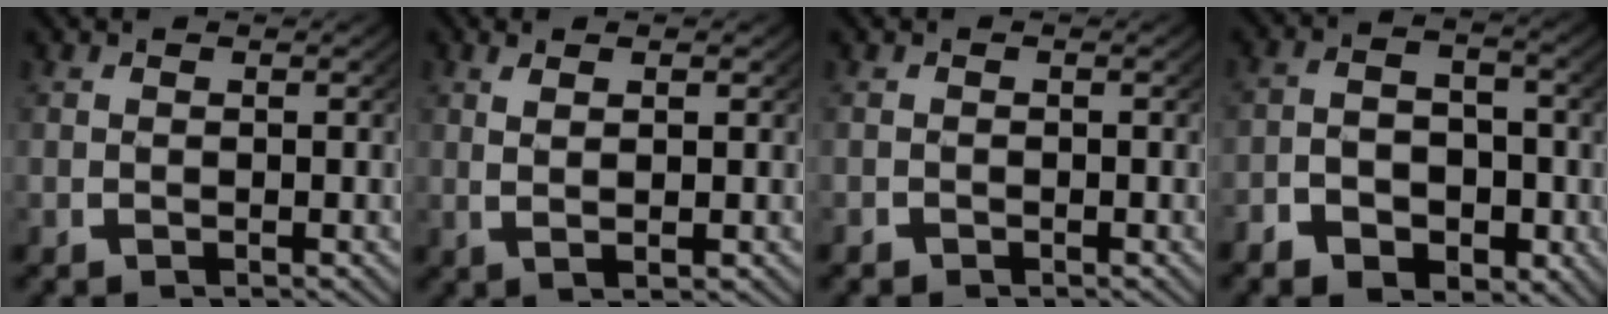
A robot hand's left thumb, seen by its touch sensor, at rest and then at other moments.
{"total": 2.3, "force": [0.8, 0.2, 2.2], "torque": [-0.043, -0.002, 0.022]}
{"total": 0.9, "force": [-0.6, 0.7, -0.1], "torque": [0.006, -0.007, -0.011]}
{"total": 6.5, "force": [-2.2, 4.7, 3.9], "torque": [-0.066, -0.024, -0.033]}